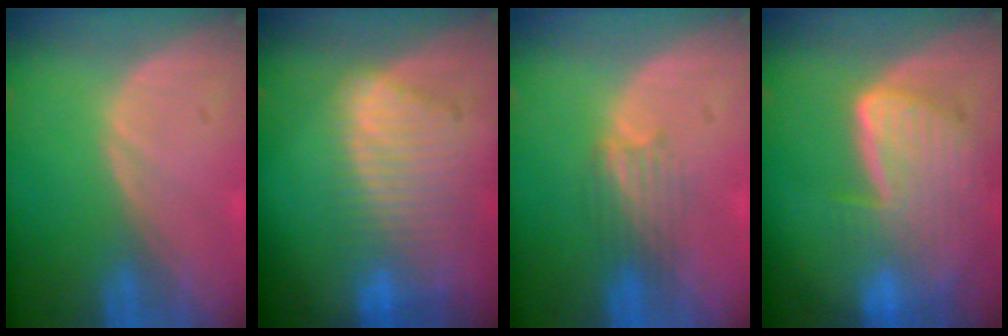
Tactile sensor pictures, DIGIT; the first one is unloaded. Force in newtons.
{"total": 9.3, "press": 8.1, "slide": 4.6}
{"total": 3.2, "press": 3.1, "slide": 1.0}
{"total": 9.2, "press": 8.0, "slide": 4.5}